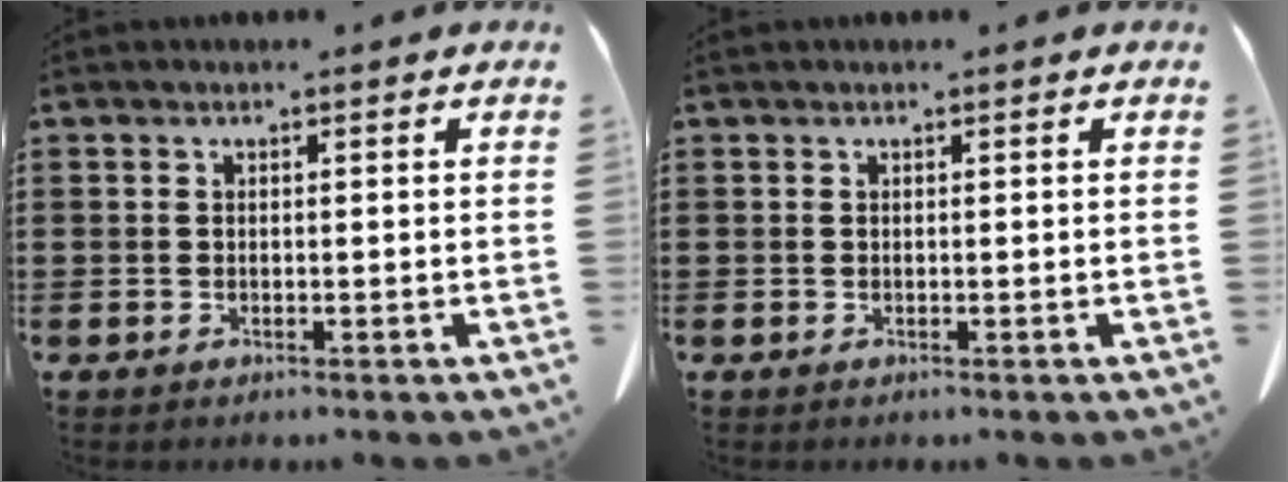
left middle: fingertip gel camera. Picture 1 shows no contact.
{"total": 0.0}